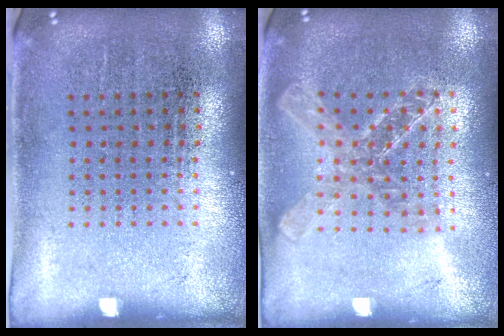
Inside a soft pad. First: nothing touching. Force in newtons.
{"total": 1.6, "press": 1.4, "slide": 0.7}